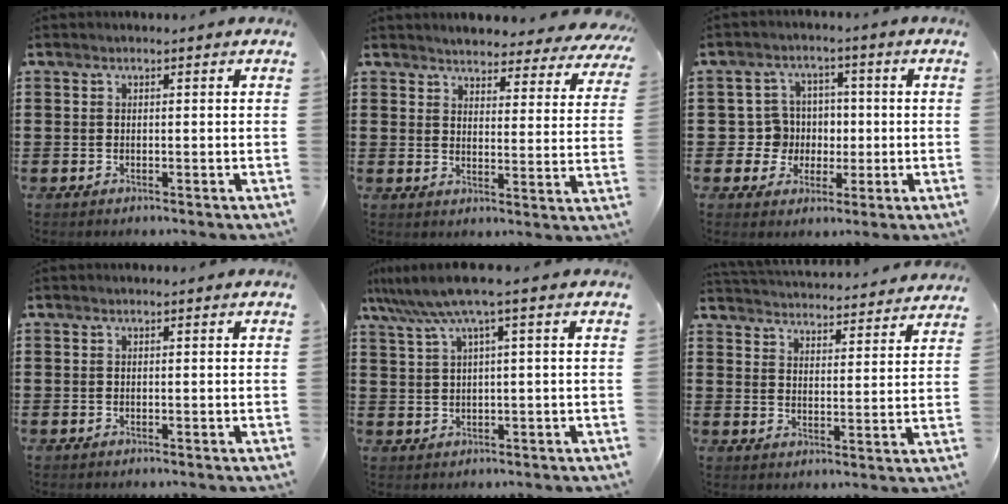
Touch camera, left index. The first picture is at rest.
{"total": 3.8, "force": [3.7, 0.2, 0.2], "torque": [-0.017, -0.030, 0.062]}
{"total": 5.7, "force": [-0.2, 5.7, 0.8], "torque": [-0.036, 0.010, -0.003]}
{"total": 0.0}
{"total": 5.4, "force": [2.3, -0.3, 4.8], "torque": [-0.106, -0.013, 0.035]}
{"total": 3.8, "force": [3.8, -0.4, -0.2], "torque": [-0.017, -0.033, 0.063]}